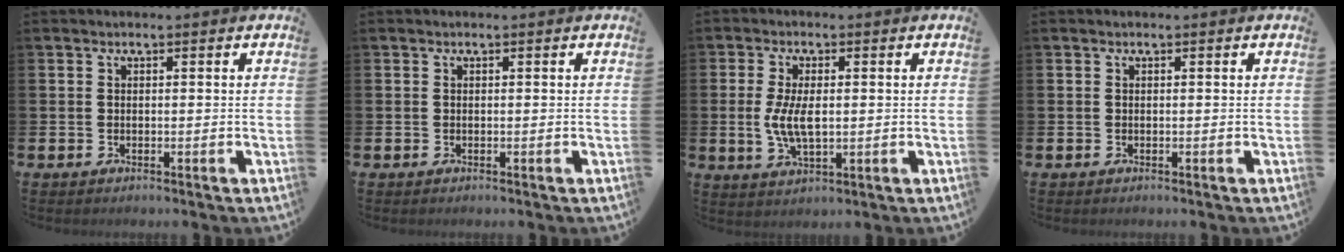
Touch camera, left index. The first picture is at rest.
{"total": 0.0}
{"total": 5.3, "force": [0.1, 2.5, 4.7], "torque": [-0.091, 0.002, -0.001]}
{"total": 0.0}